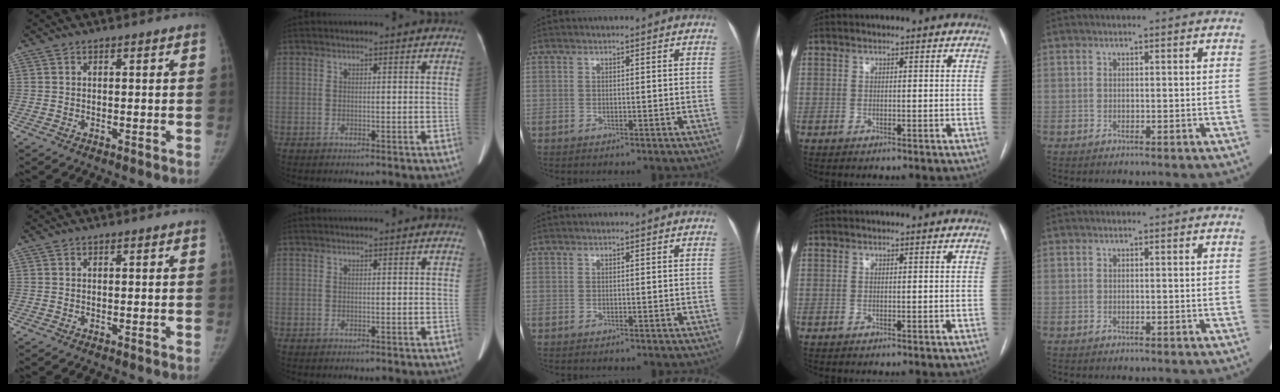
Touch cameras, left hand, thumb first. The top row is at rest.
{}